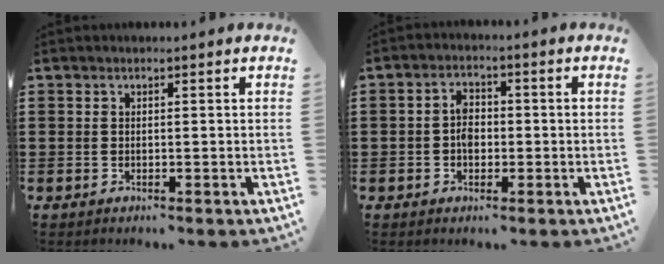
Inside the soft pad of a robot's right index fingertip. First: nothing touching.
{"total": 3.4, "force": [-0.5, 2.1, 2.6], "torque": [-0.051, 0.005, -0.010]}